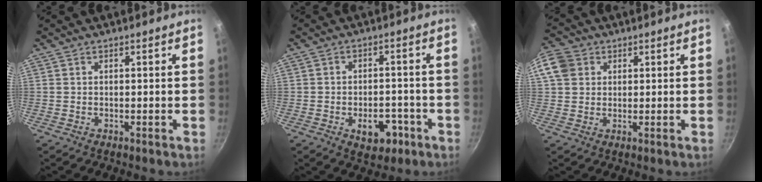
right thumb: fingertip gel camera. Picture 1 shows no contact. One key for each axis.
{"total": 7.7, "fx": -3.3, "fy": 5.0, "fz": 4.8, "tx": -0.038, "ty": 0.020, "tz": -0.039}
{"total": 6.7, "fx": 2.0, "fy": 5.6, "fz": 3.1, "tx": -0.044, "ty": 0.004, "tz": 0.027}